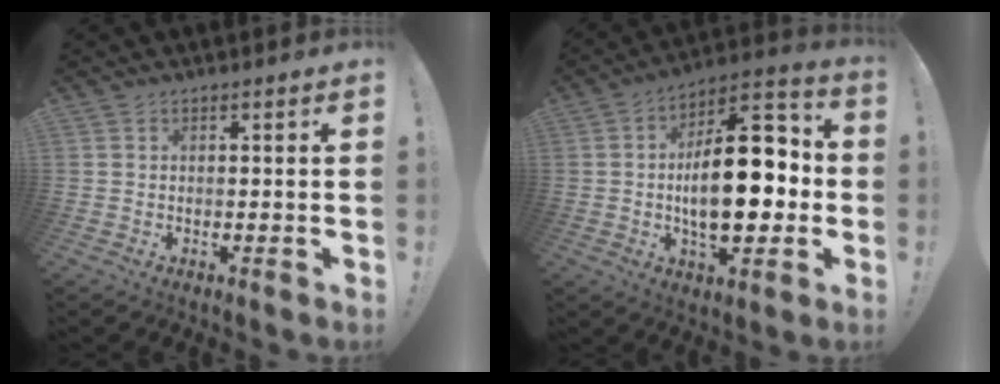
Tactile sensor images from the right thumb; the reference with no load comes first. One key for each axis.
{"total": 21.7, "fx": -1.6, "fy": 10.7, "fz": 18.8, "tx": -0.293, "ty": 0.005, "tz": -0.031}